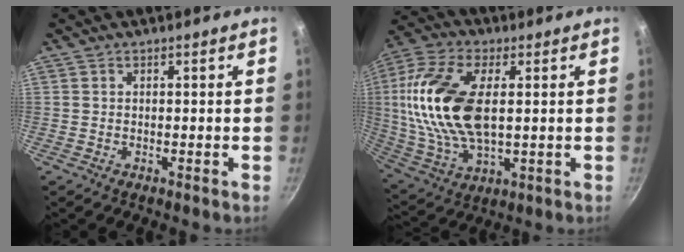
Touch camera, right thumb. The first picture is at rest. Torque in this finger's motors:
{"motor_torque": [0.47, 0.68, 2.00, 0.29, 0.53]}